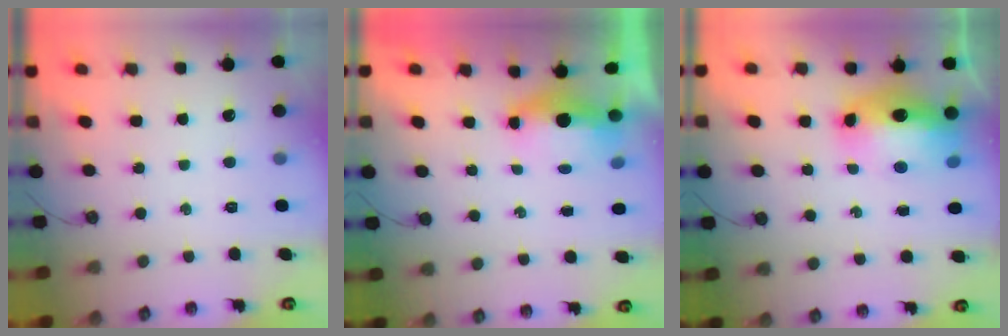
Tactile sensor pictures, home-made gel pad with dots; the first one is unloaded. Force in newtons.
{"total": 13.6, "press": 6.9, "slide": 11.7}
{"total": 15.8, "press": 15.7, "slide": 1.6}